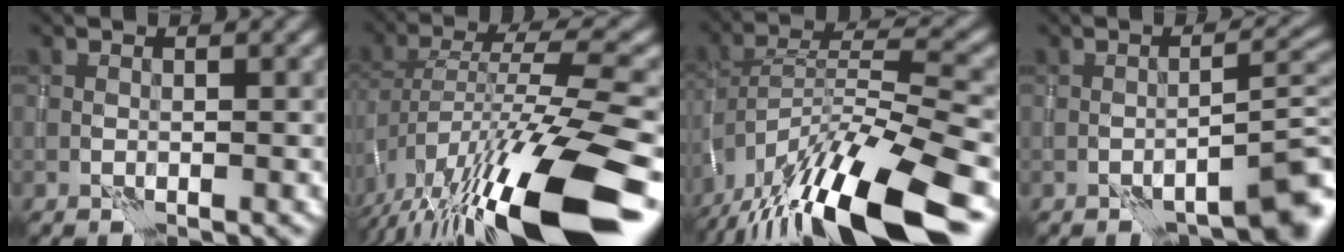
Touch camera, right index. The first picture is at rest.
{"total": 15.6, "force": [-8.6, 4.0, 12.4], "torque": [-0.219, 0.007, -0.143]}
{"total": 16.1, "force": [-11.5, 3.5, 10.7], "torque": [-0.201, 0.007, -0.197]}
{"total": 5.8, "force": [-4.0, 1.5, 3.9], "torque": [-0.037, 0.012, -0.057]}